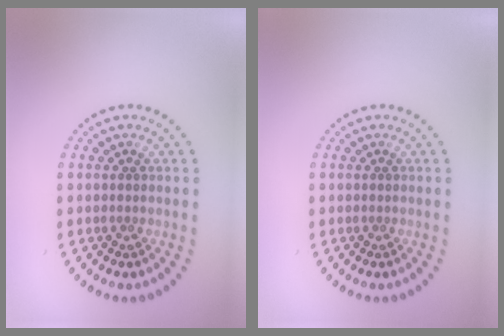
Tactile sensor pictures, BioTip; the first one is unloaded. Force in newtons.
{"total": 0.0}